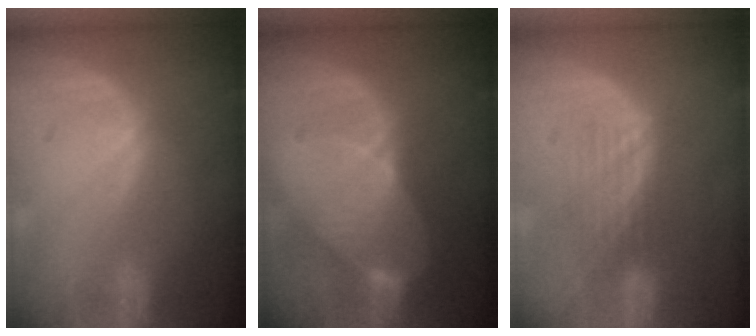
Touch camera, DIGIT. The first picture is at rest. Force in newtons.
{"total": 8.1, "press": 7.3, "slide": 3.5}
{"total": 4.2, "press": 3.4, "slide": 2.5}